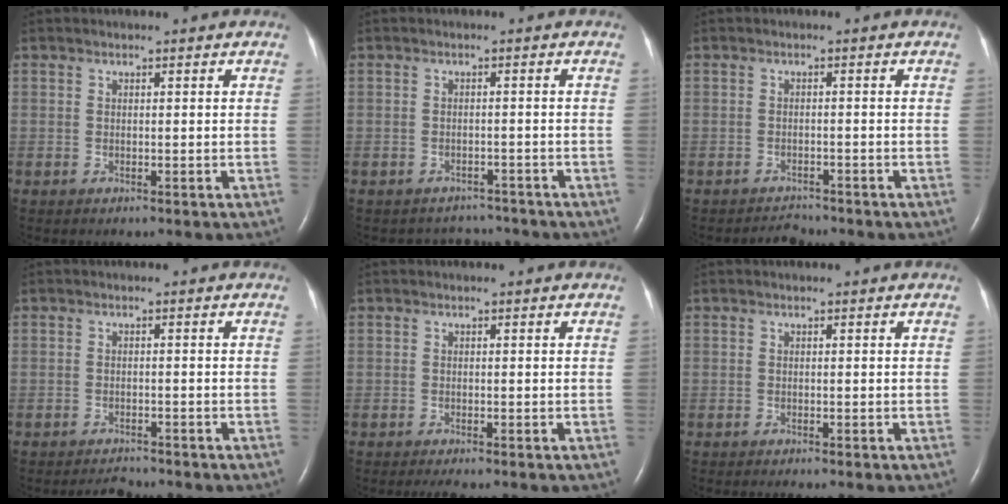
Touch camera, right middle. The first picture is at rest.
{"total": 3.5, "force": [-3.2, 1.1, -0.8], "torque": [0.005, 0.009, -0.043]}
{"total": 1.8, "force": [-1.8, 0.2, -0.4], "torque": [0.002, -0.010, -0.025]}
{"total": 1.9, "force": [-1.9, 0.2, 0.0], "torque": [-0.006, -0.010, -0.027]}
{"total": 1.2, "force": [-0.9, -0.1, 0.7], "torque": [-0.016, -0.004, -0.016]}
{"total": 0.7, "force": [-0.6, -0.1, 0.4], "torque": [-0.006, 0.000, -0.010]}